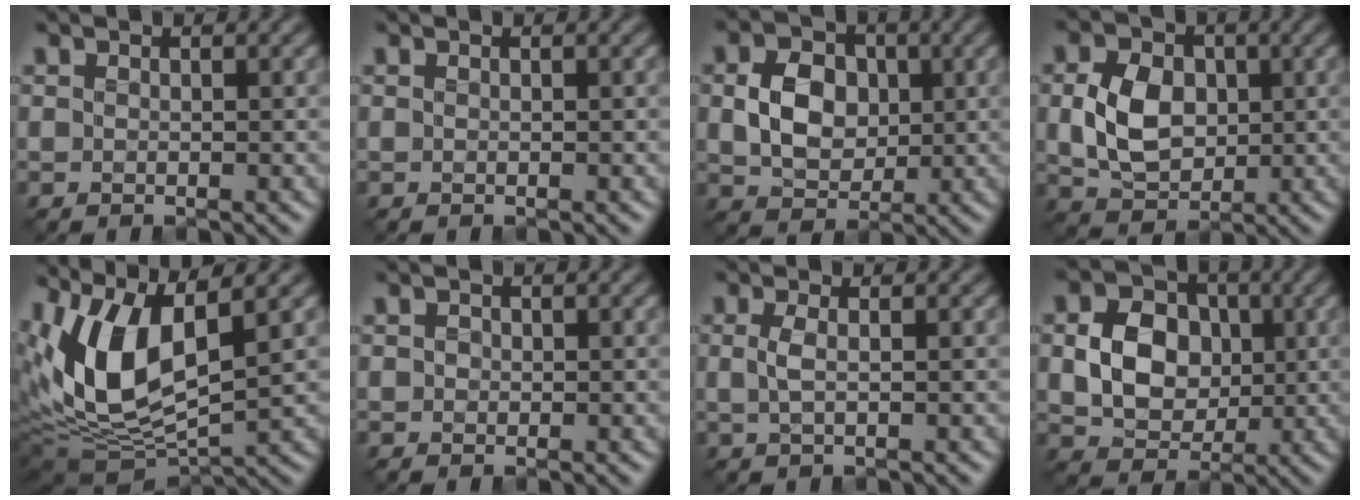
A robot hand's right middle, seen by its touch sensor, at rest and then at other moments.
{"total": 0.0}
{"total": 5.0, "force": [-0.1, 3.8, 3.2], "torque": [-0.066, -0.001, -0.008]}
{"total": 5.4, "force": [-0.3, 4.1, 3.5], "torque": [-0.074, -0.004, -0.007]}
{"total": 9.8, "force": [2.0, 4.4, 8.6], "torque": [-0.177, -0.002, 0.034]}
{"total": 1.1, "force": [0.2, 0.9, 0.5], "torque": [-0.010, 0.007, -0.001]}
{"total": 1.2, "force": [-0.4, 0.2, 1.1], "torque": [-0.029, -0.001, -0.008]}
{"total": 6.0, "force": [-0.3, 4.8, 3.6], "torque": [-0.060, 0.005, -0.014]}